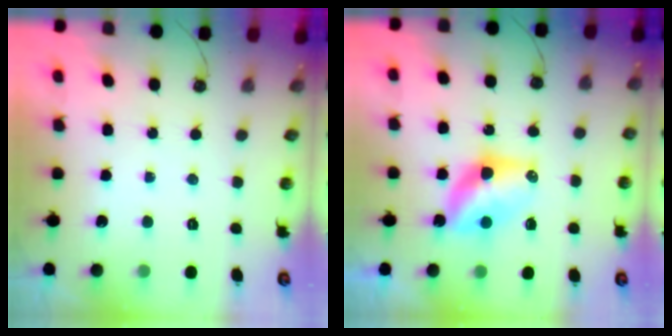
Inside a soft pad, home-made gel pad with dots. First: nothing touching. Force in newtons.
{"total": 7.6, "press": 7.6, "slide": 0.7}